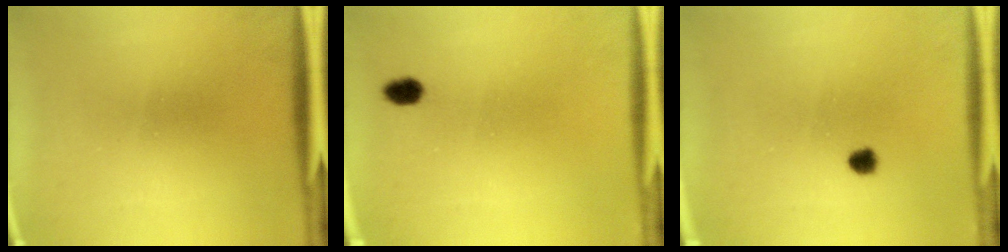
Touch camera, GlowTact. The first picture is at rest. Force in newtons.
{"total": 2.3}
{"total": 2.3}